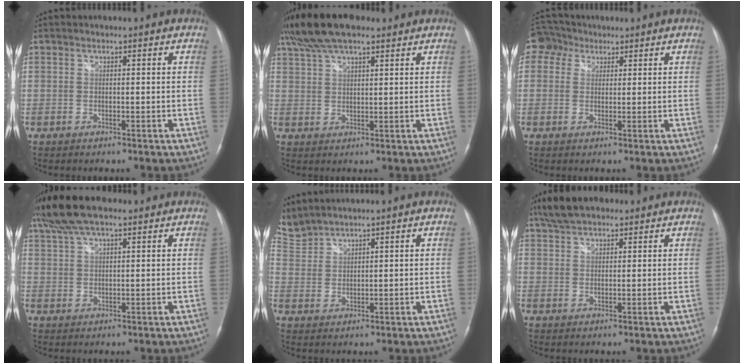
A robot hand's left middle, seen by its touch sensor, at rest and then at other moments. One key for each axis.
{"total": 10.8, "fx": 8.2, "fy": 2.8, "fz": 6.4, "tx": -0.127, "ty": 0.036, "tz": 0.148}
{"total": 4.5, "fx": 2.3, "fy": 3.7, "fz": 0.9, "tx": -0.025, "ty": 0.024, "tz": 0.045}
{"total": 9.4, "fx": 7.2, "fy": 2.3, "fz": 5.6, "tx": -0.114, "ty": 0.035, "tz": 0.132}
{"total": 5.3, "fx": 5.3, "fy": 0.2, "fz": 0.2, "tx": -0.026, "ty": 0.018, "tz": 0.120}
{"total": 6.9, "fx": 5.4, "fy": 2.6, "fz": 3.3, "tx": -0.067, "ty": 0.024, "tz": 0.101}